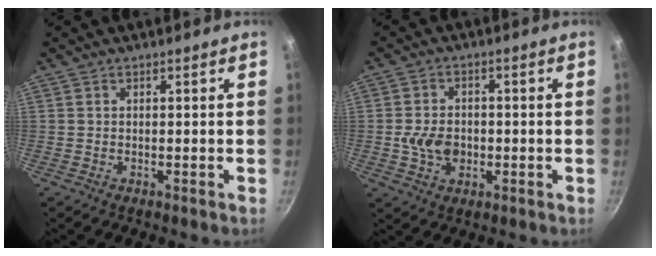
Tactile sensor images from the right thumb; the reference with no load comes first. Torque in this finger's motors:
{"motor_torque": [0.78, 0.66, -0.12, -0.08, 0.03]}